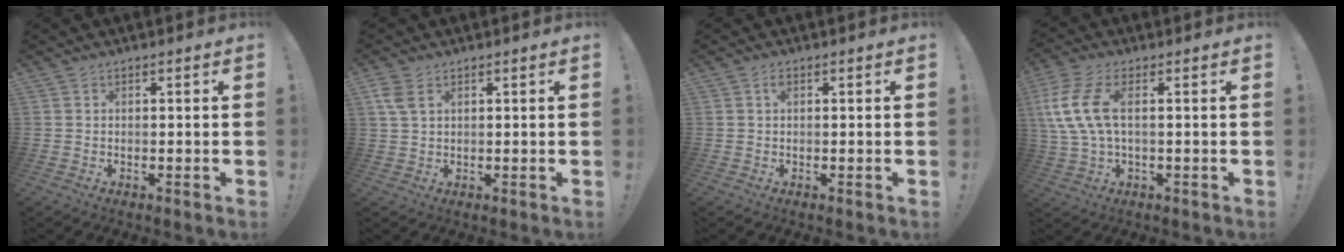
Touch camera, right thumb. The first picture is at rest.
{"total": 4.4, "force": [2.3, 2.4, 3.0], "torque": [-0.062, -0.002, 0.045]}
{"total": 1.3, "force": [0.5, 0.8, 1.0], "torque": [-0.010, -0.001, 0.006]}
{"total": 12.0, "force": [2.4, 5.6, 10.4], "torque": [-0.220, 0.001, 0.050]}